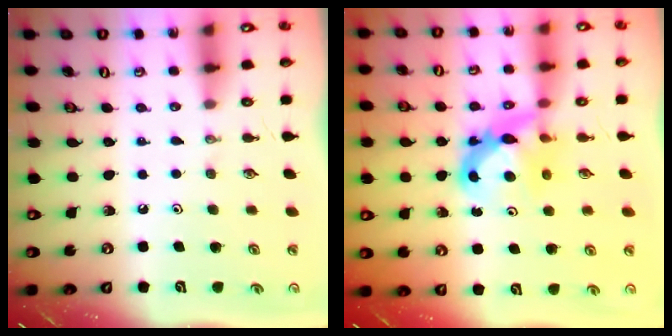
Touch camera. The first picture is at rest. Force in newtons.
{"total": 8.3, "press": 8.3, "slide": 0.5}